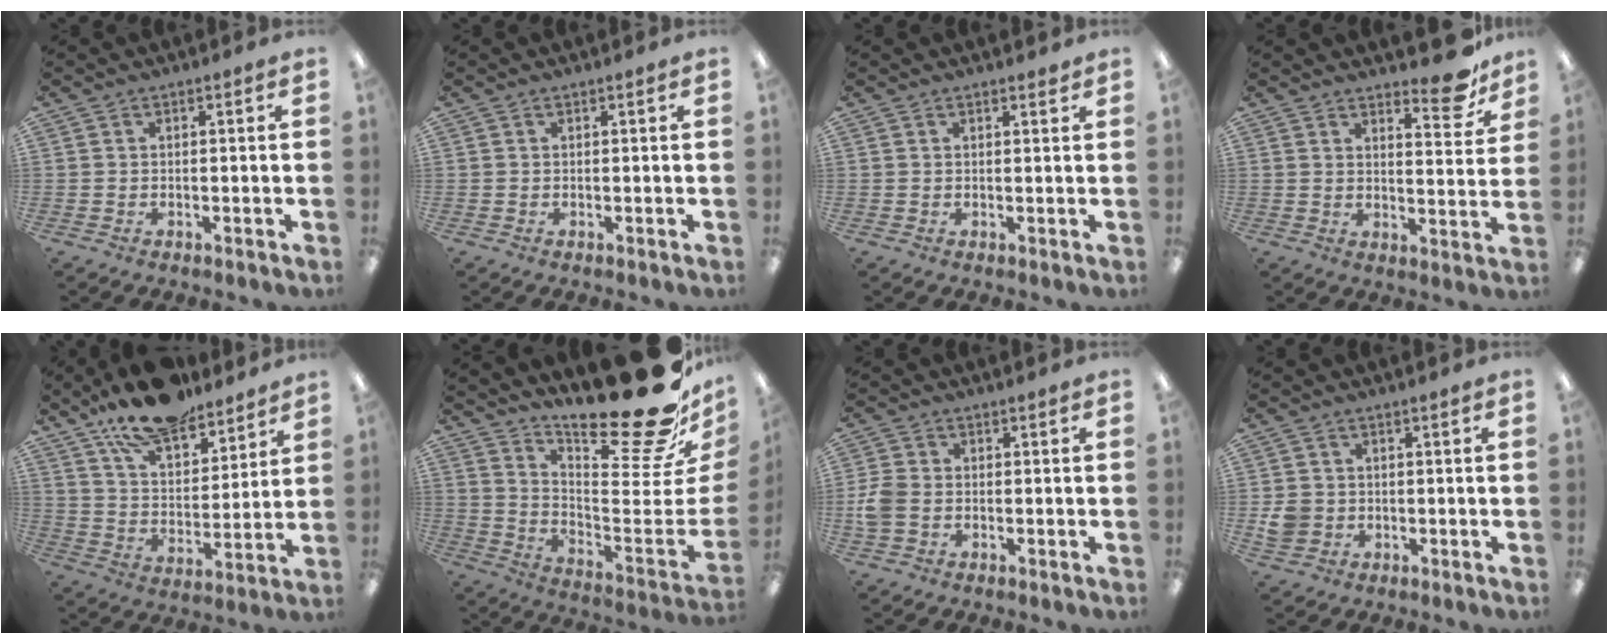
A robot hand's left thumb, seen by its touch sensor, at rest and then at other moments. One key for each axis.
{"total": 0.0}
{"total": 1.1, "fx": 1.0, "fy": 0.1, "fz": 0.4, "tx": 0.000, "ty": -0.004, "tz": 0.016}
{"total": 10.0, "fx": 7.7, "fy": 3.2, "fz": 5.5, "tx": -0.055, "ty": -0.055, "tz": 0.128}
{"total": 15.5, "fx": 13.0, "fy": 5.7, "fz": 6.4, "tx": -0.121, "ty": -0.075, "tz": 0.234}
{"total": 27.5, "fx": 19.2, "fy": 6.2, "fz": 18.7, "tx": -0.227, "ty": -0.159, "tz": 0.316}
{"total": 5.1, "fx": -0.7, "fy": 3.8, "fz": 3.3, "tx": -0.060, "ty": 0.004, "tz": -0.013}
{"total": 4.3, "fx": -0.3, "fy": 4.0, "fz": 1.3, "tx": -0.011, "ty": 0.004, "tz": -0.004}